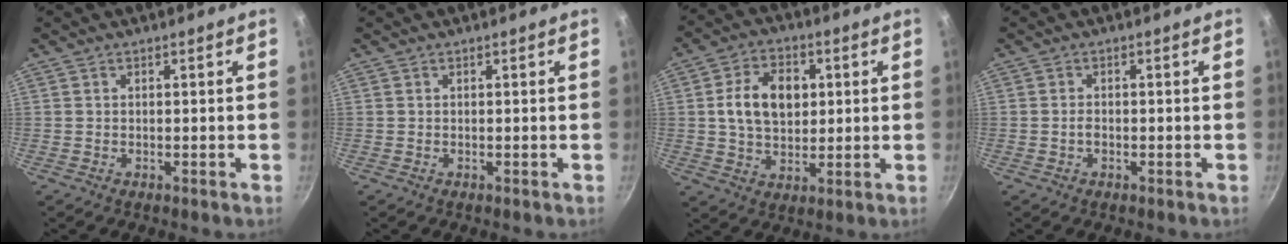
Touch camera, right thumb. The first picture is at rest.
{"total": 0.0}
{"total": 11.7, "force": [2.0, 8.2, 8.2], "torque": [-0.116, 0.004, 0.029]}
{"total": 1.4, "force": [-0.4, 1.0, 0.9], "torque": [-0.017, 0.006, -0.008]}